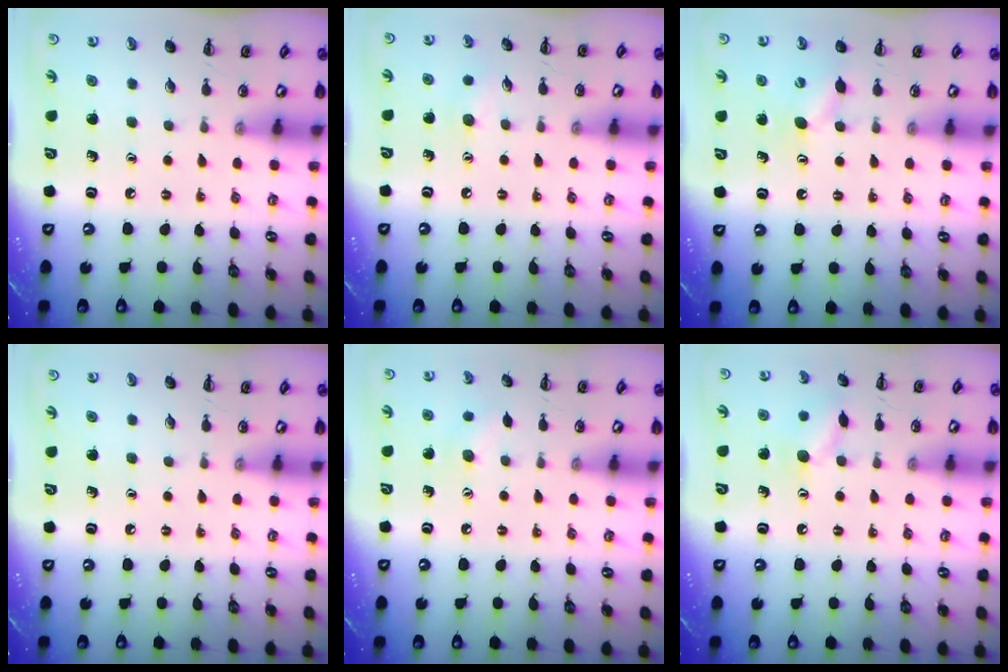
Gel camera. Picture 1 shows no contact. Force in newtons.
{"total": 6.2, "press": 6.0, "slide": 1.6}
{"total": 6.4, "press": 6.2, "slide": 1.3}
{"total": 0.0}
{"total": 6.6, "press": 6.4, "slide": 1.3}
{"total": 8.3, "press": 8.3, "slide": 0.5}